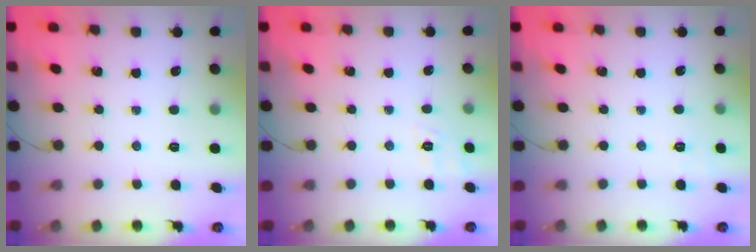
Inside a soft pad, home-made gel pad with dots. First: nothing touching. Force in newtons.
{"total": 3.2, "press": 2.6, "slide": 1.8}
{"total": 1.6, "press": 0.1, "slide": 1.6}